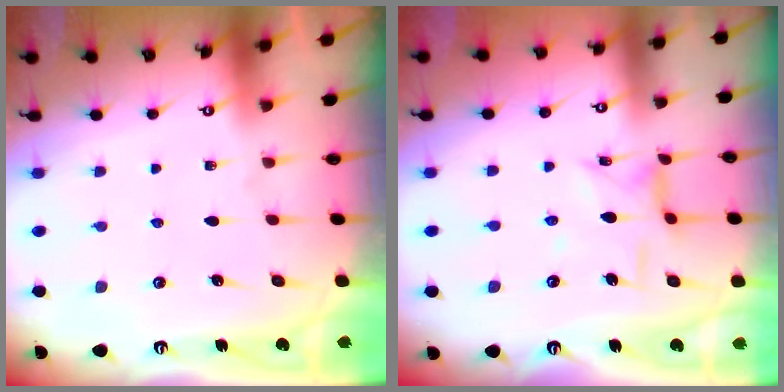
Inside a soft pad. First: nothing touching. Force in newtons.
{"total": 5.8, "press": 5.7, "slide": 0.5}